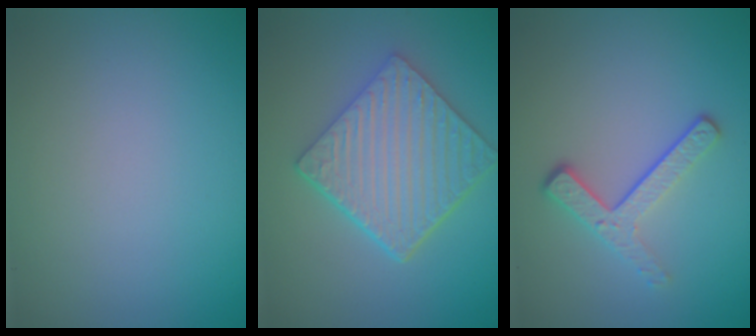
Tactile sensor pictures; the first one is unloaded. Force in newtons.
{"total": 6.1, "press": 4.6, "slide": 4.0}
{"total": 3.3, "press": 2.4, "slide": 2.3}